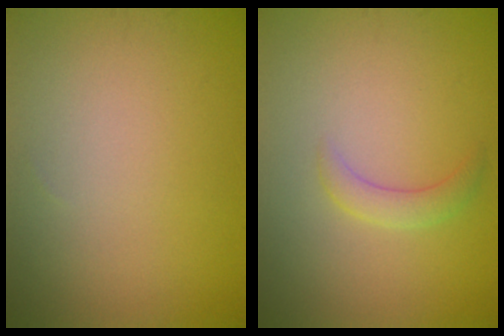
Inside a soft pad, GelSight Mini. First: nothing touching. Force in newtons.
{"total": 1.8, "press": 1.8, "slide": 0.1}